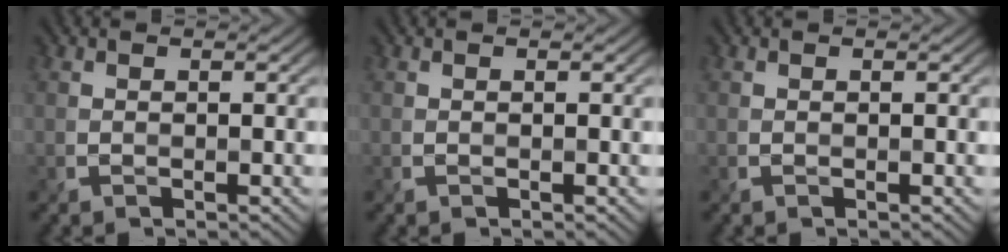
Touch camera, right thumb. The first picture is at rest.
{"total": 0.0}
{"total": 0.0}